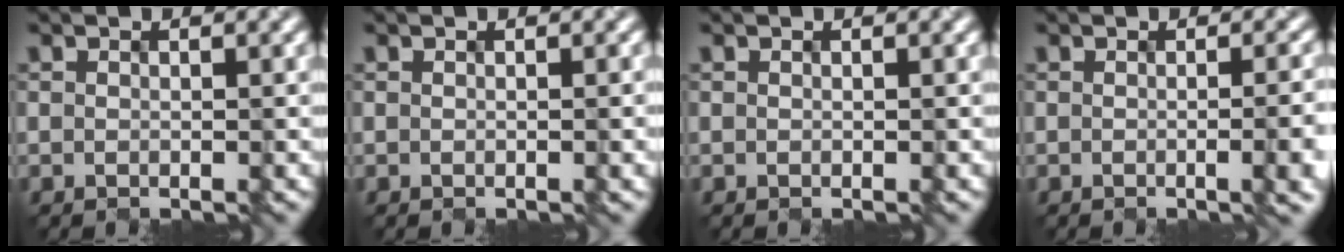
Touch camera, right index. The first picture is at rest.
{"total": 0.7, "force": [-0.1, 0.2, 0.6], "torque": [-0.009, 0.001, -0.003]}
{"total": 0.0}
{"total": 6.0, "force": [-0.8, 2.7, 5.3], "torque": [-0.023, 0.011, -0.006]}